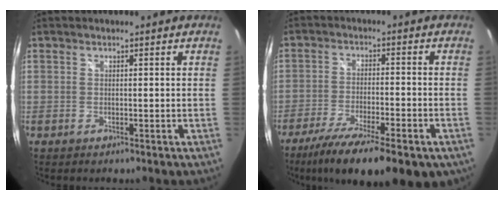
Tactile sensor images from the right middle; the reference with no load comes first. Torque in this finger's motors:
{"motor_torque": [1.10, -1.04, 0.50, 0.07]}